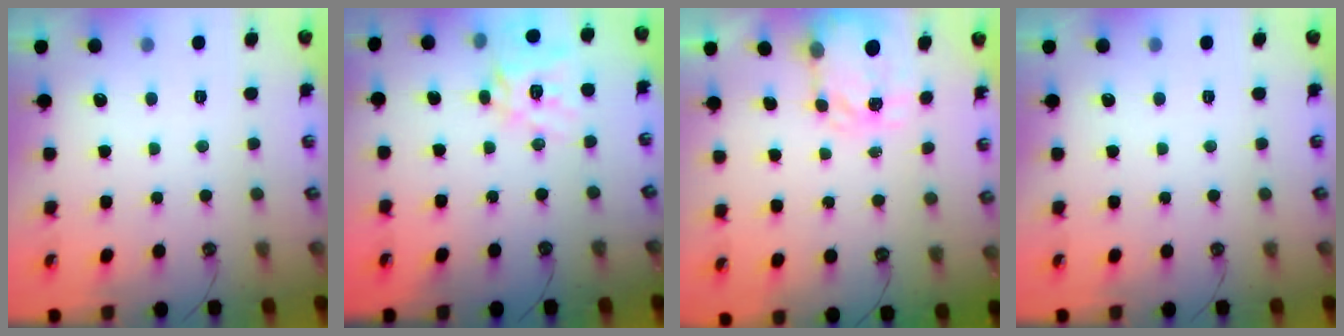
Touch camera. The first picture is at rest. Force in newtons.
{"total": 15.1, "press": 15.0, "slide": 1.3}
{"total": 4.0, "press": 4.0, "slide": 0.5}
{"total": 0.0}